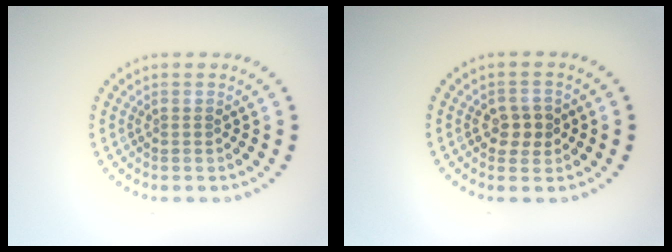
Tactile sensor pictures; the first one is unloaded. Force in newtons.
{"total": 2.4, "press": 2.4, "slide": 0.4}